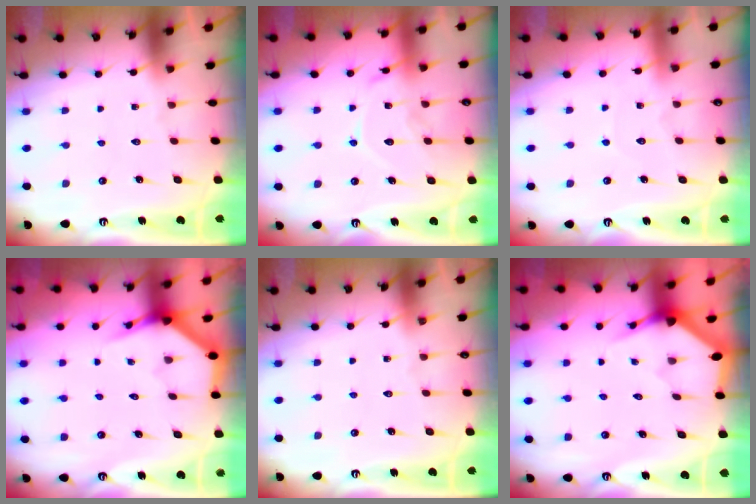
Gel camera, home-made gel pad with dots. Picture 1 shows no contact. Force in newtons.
{"total": 13.0, "press": 13.0, "slide": 1.1}
{"total": 2.8, "press": 2.8, "slide": 0.3}
{"total": 3.8, "press": 3.8, "slide": 0.2}
{"total": 0.0}
{"total": 3.5, "press": 3.5, "slide": 0.1}